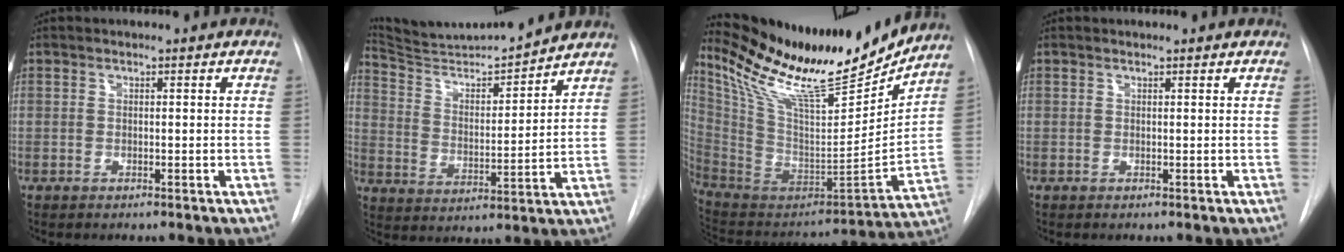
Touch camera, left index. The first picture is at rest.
{"total": 13.9, "force": [13.3, -0.3, 3.9], "torque": [-0.073, -0.007, 0.227]}
{"total": 24.6, "force": [21.6, 2.9, 11.5], "torque": [-0.211, -0.065, 0.356]}
{"total": 0.6, "force": [0.6, 0.0, -0.1], "torque": [-0.006, 0.005, 0.001]}